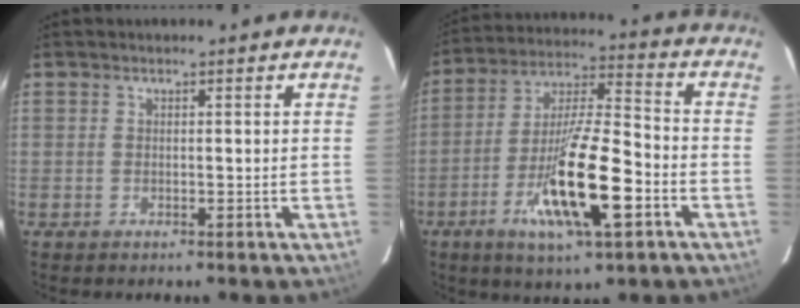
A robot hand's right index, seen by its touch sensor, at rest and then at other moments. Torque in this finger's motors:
{"motor_torque": [1.20, -0.94, 0.72, 0.21]}